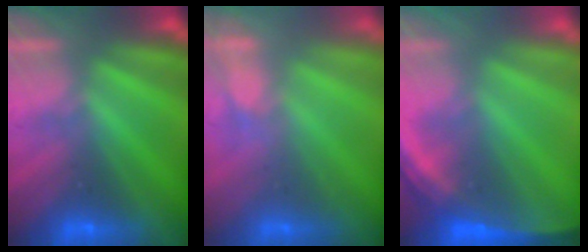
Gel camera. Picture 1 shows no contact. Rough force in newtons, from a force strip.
{"total": 2.9}
{"total": 7.9}